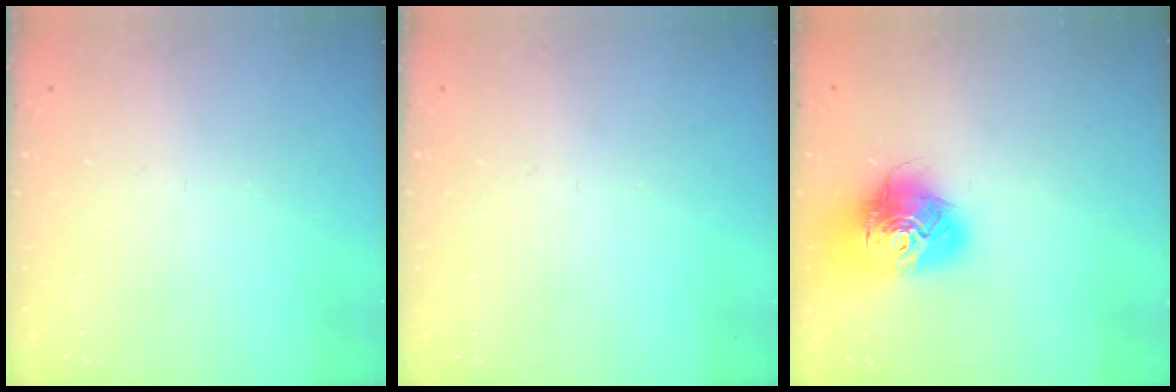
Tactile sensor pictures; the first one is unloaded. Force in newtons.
{"total": 0.0}
{"total": 16.4, "press": 16.4, "slide": 1.7}